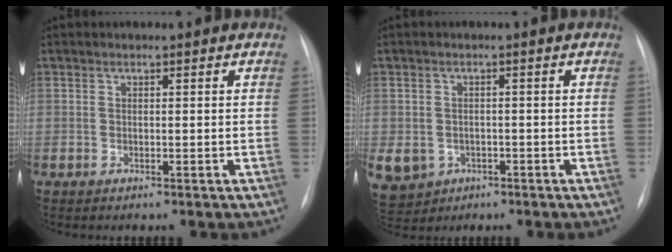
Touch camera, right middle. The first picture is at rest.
{"total": 13.1, "force": [-5.1, 11.1, 4.7], "torque": [-0.150, 0.003, -0.061]}